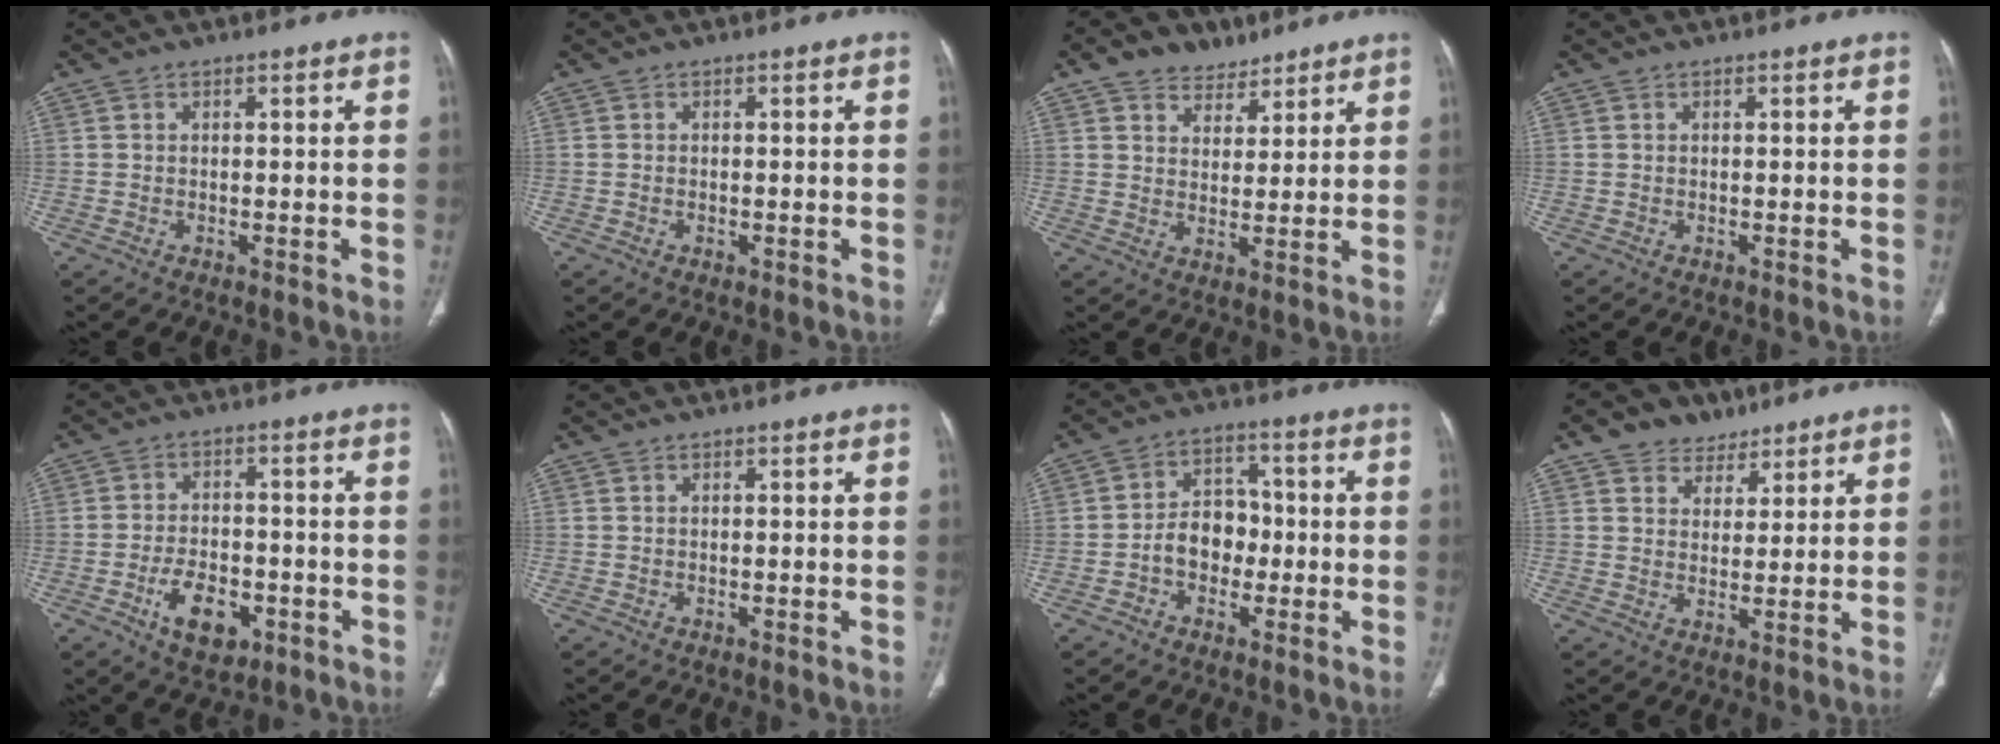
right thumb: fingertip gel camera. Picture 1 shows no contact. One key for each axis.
{"total": 0.5, "fx": -0.2, "fy": 0.3, "fz": 0.4, "tx": -0.009, "ty": 0.004, "tz": -0.002}
{"total": 7.4, "fx": 5.1, "fy": 5.0, "fz": 2.1, "tx": -0.007, "ty": -0.024, "tz": 0.087}
{"total": 0.0}
{"total": 8.6, "fx": -3.7, "fy": 5.1, "fz": 5.9, "tx": -0.080, "ty": 0.019, "tz": -0.055}
{"total": 0.0}
{"total": 7.7, "fx": -1.7, "fy": 6.0, "fz": 4.5, "tx": -0.042, "ty": 0.031, "tz": -0.039}
{"total": 7.1, "fx": 4.7, "fy": 5.1, "fz": 1.5, "tx": 0.005, "ty": -0.020, "tz": 0.078}